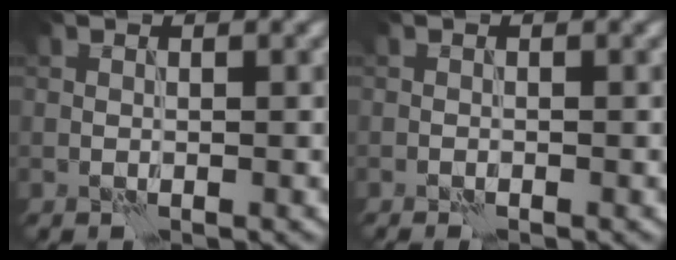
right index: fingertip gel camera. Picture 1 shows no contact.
{"total": 0.7, "force": [-0.5, 0.1, 0.5], "torque": [-0.009, -0.002, -0.009]}